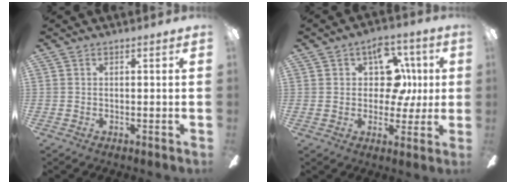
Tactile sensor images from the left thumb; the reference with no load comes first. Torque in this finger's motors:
{"motor_torque": [0.67, 0.55, 0.17, -0.13, 0.07]}